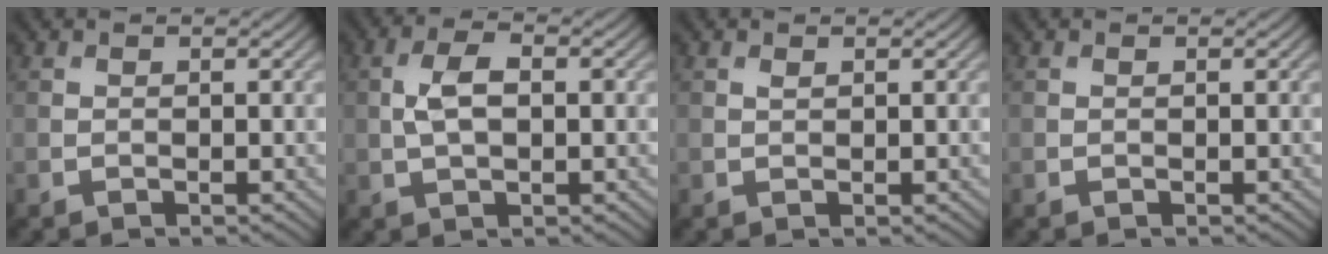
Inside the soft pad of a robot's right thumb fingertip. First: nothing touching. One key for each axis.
{"total": 4.5, "fx": 0.2, "fy": 2.2, "fz": 3.9, "tx": -0.084, "ty": 0.007, "tz": 0.003}
{"total": 0.6, "fx": 0.3, "fy": 0.3, "fz": 0.4, "tx": -0.009, "ty": 0.000, "tz": 0.006}
{"total": 0.0}